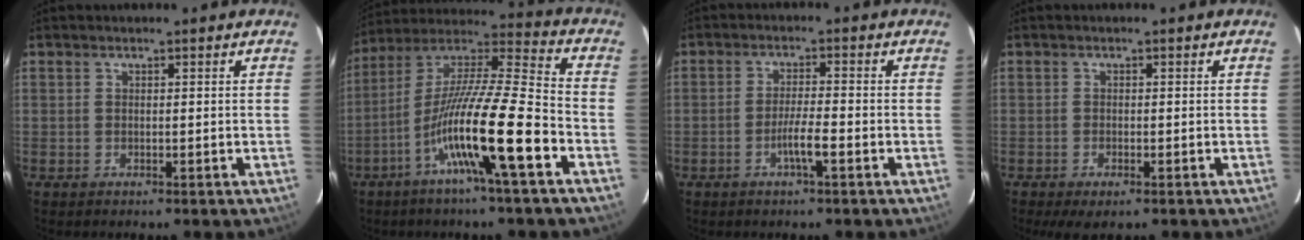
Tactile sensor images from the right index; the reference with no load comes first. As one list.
[{"total": 17.1, "force": [-7.2, -0.2, 15.5], "torque": [-0.290, -0.005, -0.134]}, {"total": 3.8, "force": [-1.7, -0.1, 3.4], "torque": [-0.061, -0.002, -0.033]}, {"total": 2.9, "force": [-1.8, 1.0, 2.1], "torque": [-0.031, -0.006, -0.020]}]